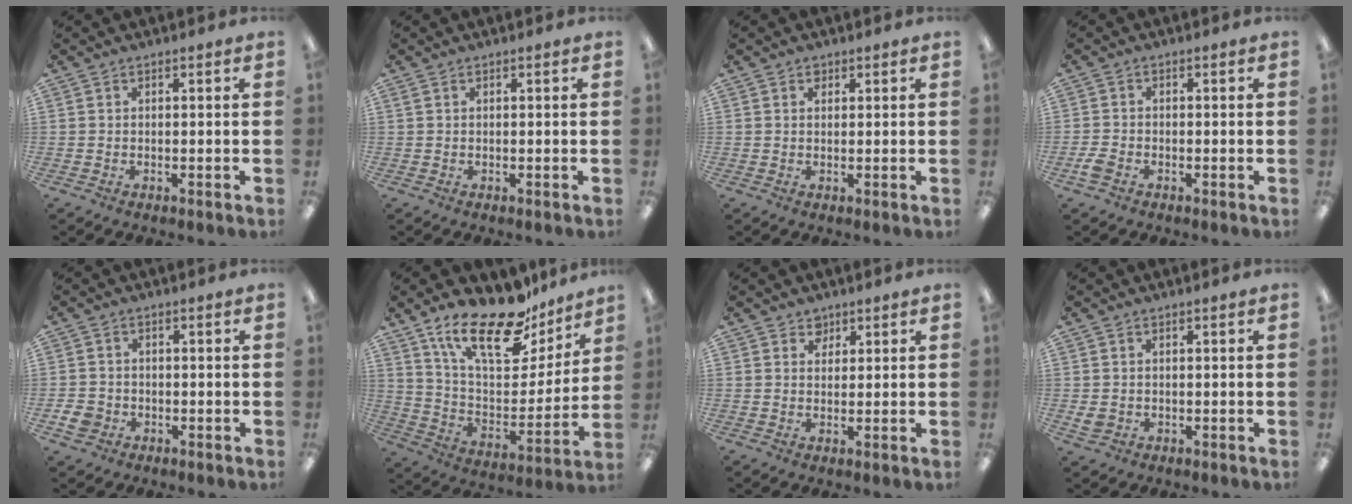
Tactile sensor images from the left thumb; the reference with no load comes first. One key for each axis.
{"total": 0.5, "fx": 0.2, "fy": 0.3, "fz": 0.4, "tx": -0.010, "ty": 0.002, "tz": 0.004}
{"total": 1.2, "fx": 0.9, "fy": 0.8, "fz": 0.3, "tx": 0.001, "ty": -0.001, "tz": 0.014}
{"total": 2.6, "fx": -1.4, "fy": 1.5, "fz": 1.6, "tx": -0.038, "ty": 0.000, "tz": -0.028}
{"total": 3.8, "fx": -1.3, "fy": 3.3, "fz": 1.3, "tx": -0.025, "ty": 0.004, "tz": -0.024}
{"total": 22.2, "fx": 16.0, "fy": 8.6, "fz": 12.8, "tx": -0.213, "ty": -0.106, "tz": 0.280}
{"total": 2.9, "fx": 2.1, "fy": 2.0, "fz": 0.3, "tx": 0.005, "ty": -0.007, "tz": 0.038}
{"total": 2.3, "fx": 0.2, "fy": 2.0, "fz": 1.2, "tx": -0.021, "ty": -0.003, "tz": -0.001}